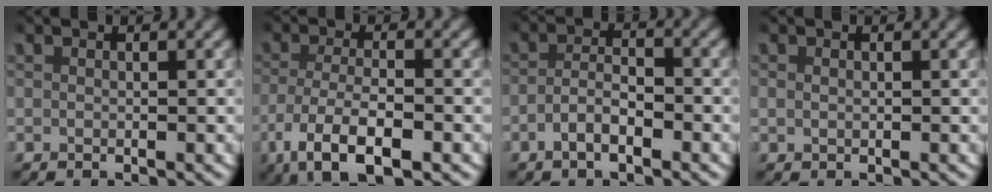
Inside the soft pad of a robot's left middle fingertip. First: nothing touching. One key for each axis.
{"total": 6.7, "fx": -3.5, "fy": 2.8, "fz": 5.0, "tx": -0.103, "ty": -0.021, "tz": -0.045}
{"total": 3.0, "fx": -1.9, "fy": 1.3, "fz": 1.9, "tx": -0.027, "ty": -0.001, "tz": -0.037}
{"total": 0.5, "fx": 0.0, "fy": 0.4, "fz": 0.3, "tx": -0.008, "ty": -0.002, "tz": 0.004}